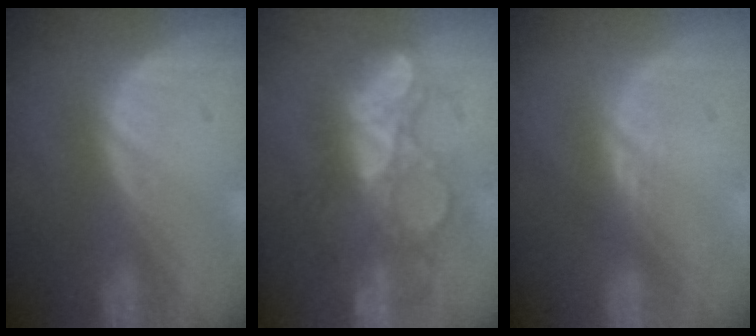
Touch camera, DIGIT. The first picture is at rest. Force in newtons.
{"total": 8.8, "press": 8.7, "slide": 1.6}
{"total": 1.5, "press": 1.3, "slide": 0.8}